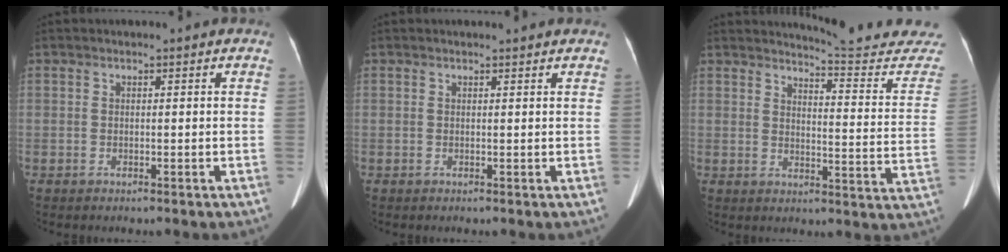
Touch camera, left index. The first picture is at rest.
{"total": 1.7, "force": [1.6, 0.1, 0.3], "torque": [-0.011, 0.004, 0.017]}
{"total": 17.1, "force": [16.9, -0.2, 2.3], "torque": [-0.013, -0.137, 0.179]}